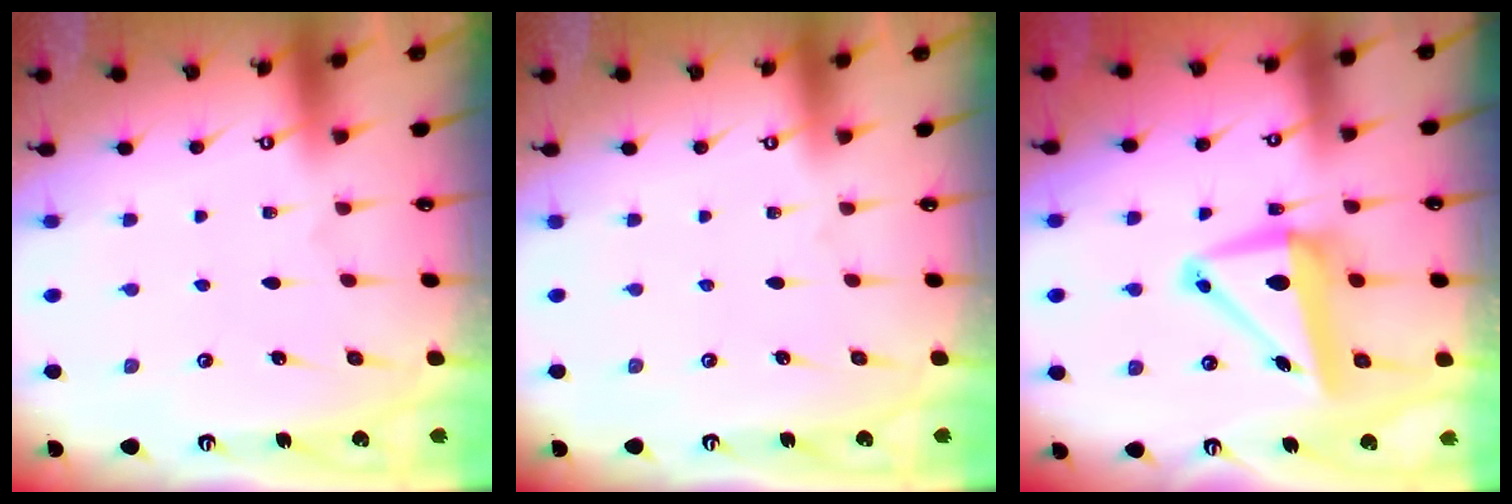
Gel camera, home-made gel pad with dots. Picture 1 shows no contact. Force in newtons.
{"total": 0.0}
{"total": 9.4, "press": 9.1, "slide": 2.4}